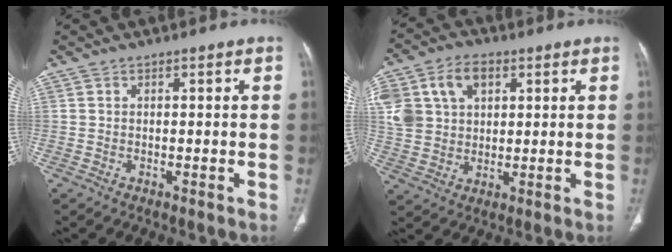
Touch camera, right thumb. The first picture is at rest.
{"total": 13.8, "force": [4.5, 10.1, 8.3], "torque": [-0.158, 0.010, 0.087]}